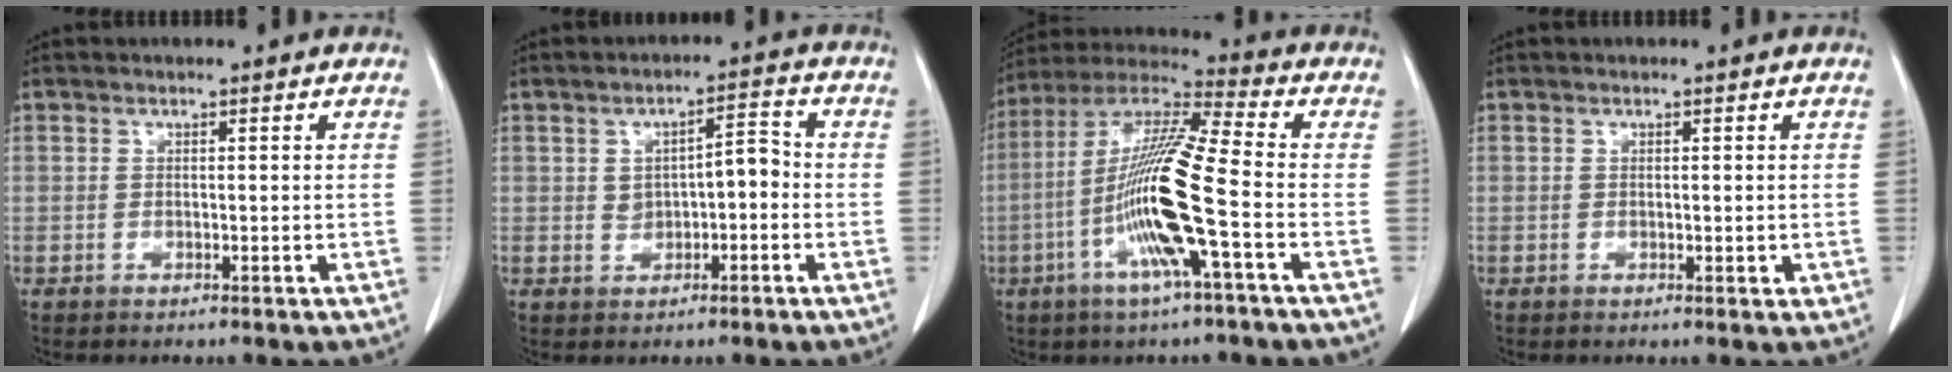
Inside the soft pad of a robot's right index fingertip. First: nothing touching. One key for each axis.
{"total": 4.7, "fx": -0.2, "fy": 2.3, "fz": 4.1, "tx": -0.061, "ty": 0.025, "tz": 0.004}
{"total": 15.5, "fx": -4.1, "fy": -0.2, "fz": 14.9, "tx": -0.298, "ty": -0.001, "tz": -0.088}
{"total": 1.3, "fx": -0.2, "fy": 0.4, "fz": 1.2, "tx": -0.014, "ty": -0.001, "tz": 0.002}